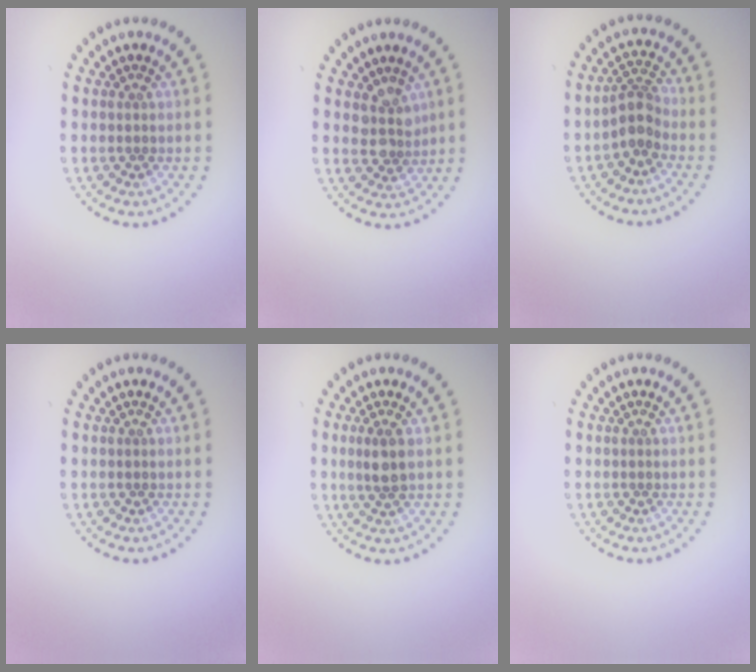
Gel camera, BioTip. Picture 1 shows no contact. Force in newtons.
{"total": 2.4, "press": 2.0, "slide": 1.4}
{"total": 2.6, "press": 2.0, "slide": 1.6}
{"total": 0.0}
{"total": 2.0, "press": 1.8, "slide": 0.9}
{"total": 0.0}